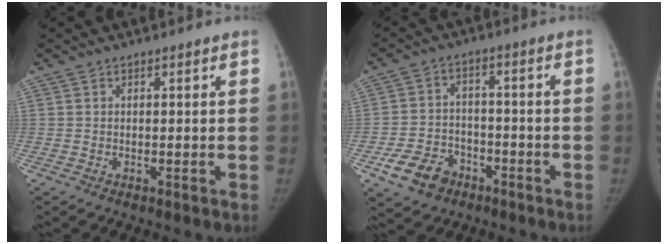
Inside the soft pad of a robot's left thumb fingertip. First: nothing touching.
{"total": 8.7, "force": [-4.9, 6.3, 3.6], "torque": [-0.051, 0.029, -0.081]}